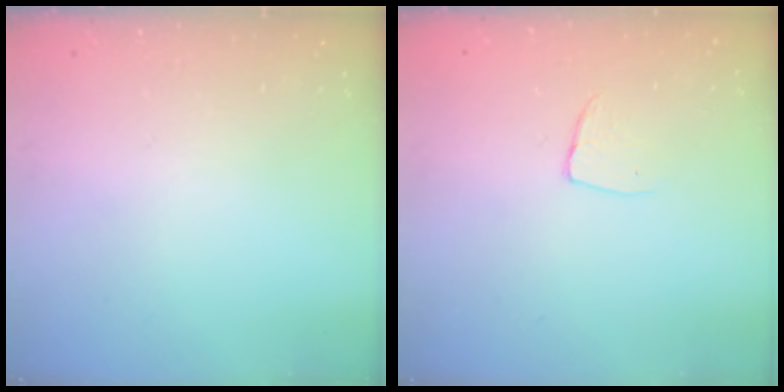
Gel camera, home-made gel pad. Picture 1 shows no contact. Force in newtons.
{"total": 5.6, "press": 5.5, "slide": 0.5}